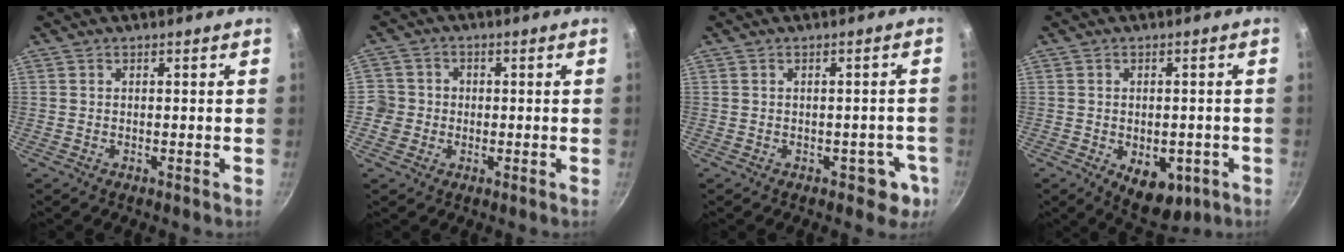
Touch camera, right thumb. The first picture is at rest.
{"total": 4.8, "force": [-0.6, 4.8, 0.5], "torque": [0.023, 0.013, -0.016]}
{"total": 4.4, "force": [-2.1, 2.6, 2.8], "torque": [-0.009, 0.015, -0.023]}
{"total": 8.9, "force": [-3.3, 5.2, 6.4], "torque": [-0.070, 0.004, -0.033]}